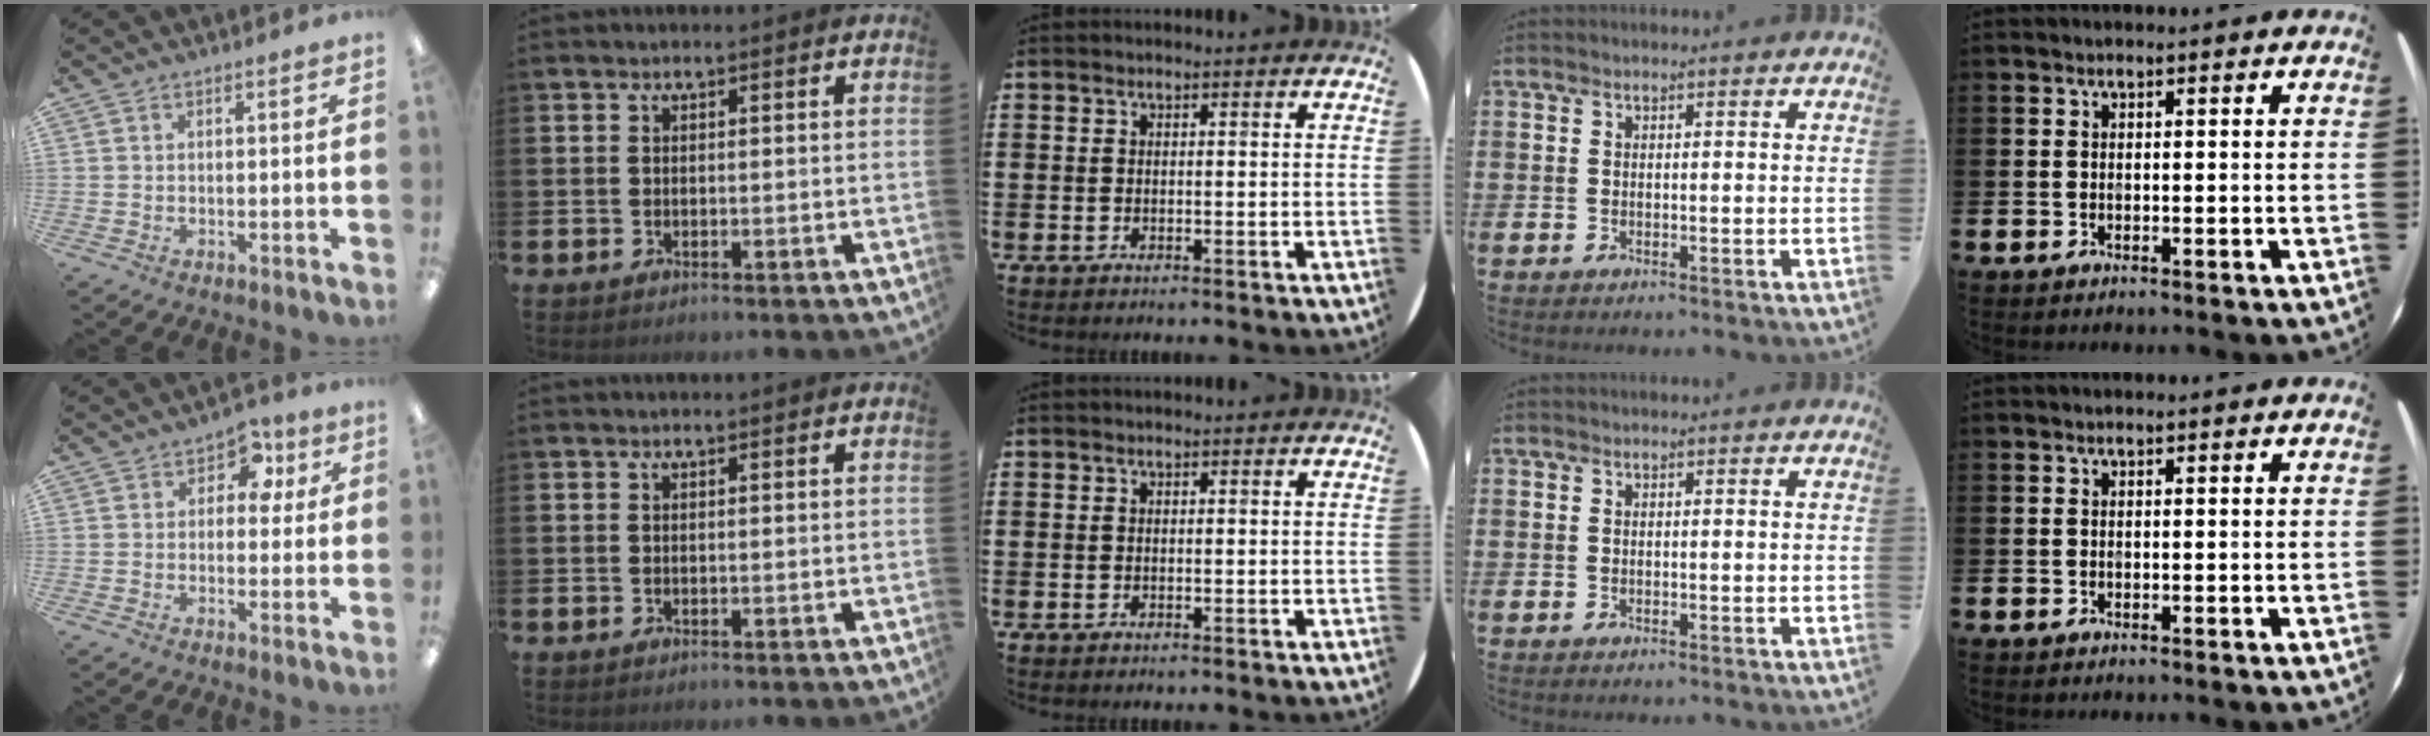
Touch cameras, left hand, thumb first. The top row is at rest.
{"thumb": {"total": 7.0, "force": [2.5, 5.0, 4.2], "torque": [-0.043, -0.001, 0.039]}}